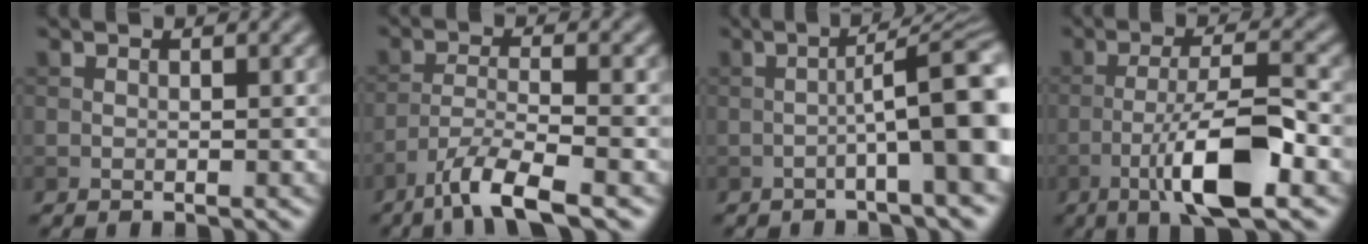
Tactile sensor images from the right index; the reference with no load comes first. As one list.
[{"total": 5.8, "force": [-4.1, 1.0, 4.1], "torque": [-0.072, -0.002, -0.082]}, {"total": 7.5, "force": [-1.5, 1.0, 7.3], "torque": [-0.100, 0.022, -0.031]}, {"total": 8.6, "force": [-3.4, 2.0, 7.6], "torque": [-0.133, 0.010, -0.066]}]